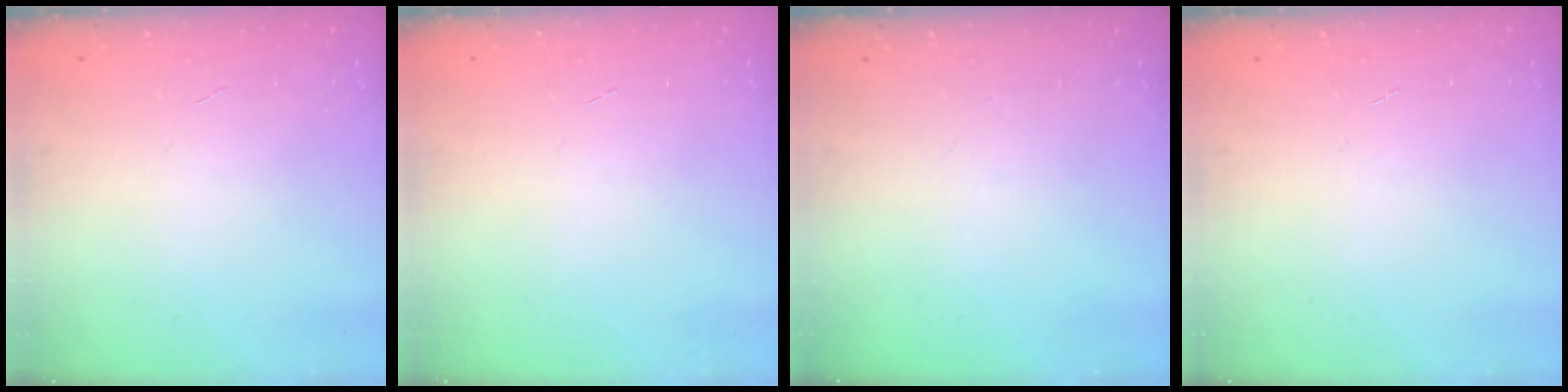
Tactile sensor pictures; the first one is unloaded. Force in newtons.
{"total": 0.0}
{"total": 0.0}
{"total": 0.0}